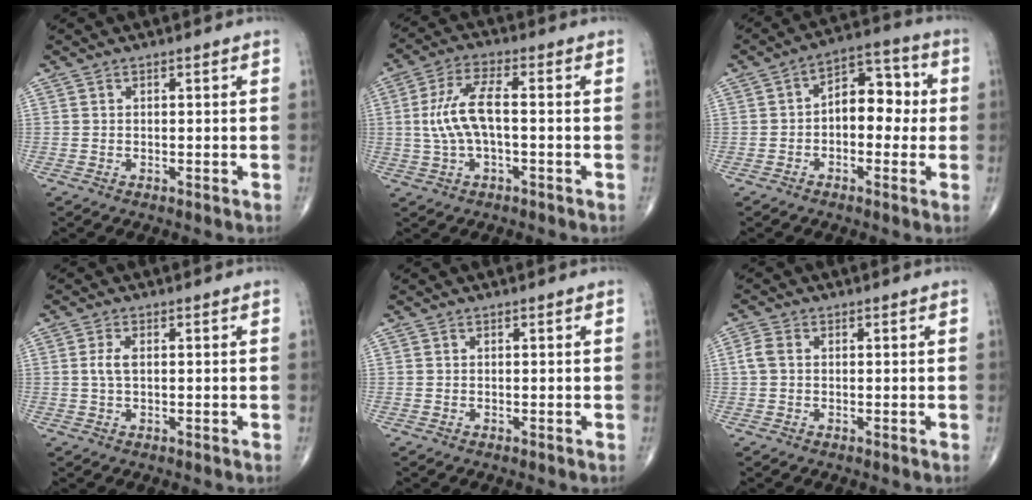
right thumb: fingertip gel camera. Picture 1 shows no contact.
{"total": 9.2, "force": [-0.2, 3.5, 8.5], "torque": [-0.189, 0.024, -0.004]}
{"total": 9.8, "force": [-0.1, 6.2, 7.6], "torque": [-0.073, 0.034, -0.013]}
{"total": 2.5, "force": [0.3, 1.2, 2.2], "torque": [-0.053, 0.005, 0.005]}
{"total": 0.0}
{"total": 2.6, "force": [0.2, 1.9, 1.8], "torque": [-0.046, 0.008, 0.002]}